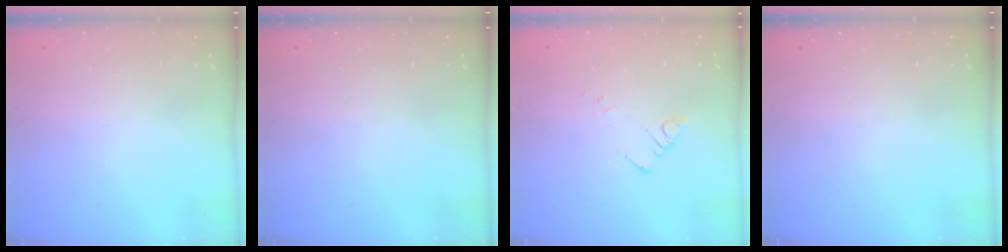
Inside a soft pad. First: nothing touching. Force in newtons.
{"total": 0.0}
{"total": 2.5, "press": 2.5, "slide": 0.3}
{"total": 0.0}